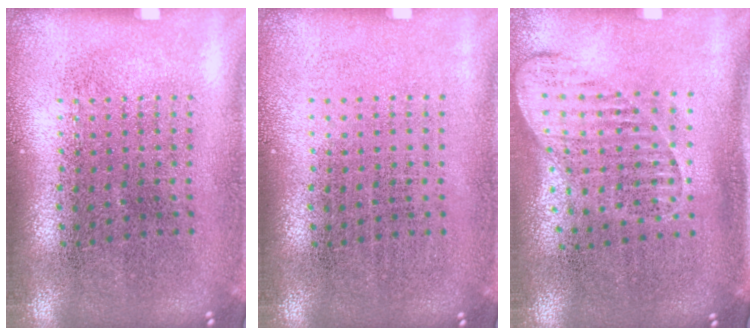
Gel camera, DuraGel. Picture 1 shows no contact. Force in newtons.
{"total": 0.0}
{"total": 1.4, "press": 1.2, "slide": 0.9}